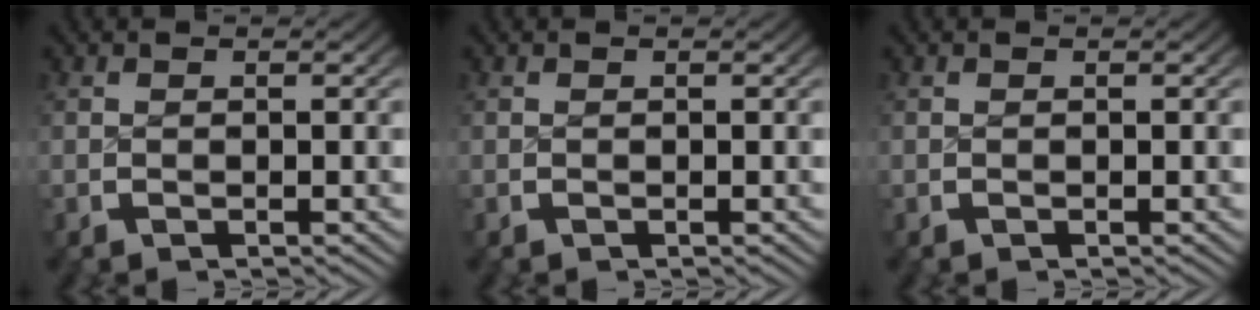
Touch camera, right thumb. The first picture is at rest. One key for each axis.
{"total": 0.0}
{"total": 0.0}